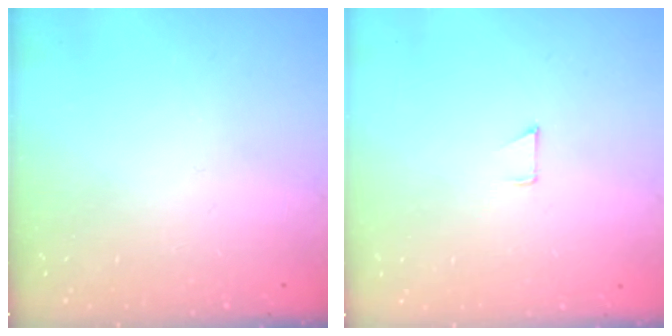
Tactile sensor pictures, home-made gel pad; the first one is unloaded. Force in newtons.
{"total": 3.4, "press": 3.4, "slide": 0.3}